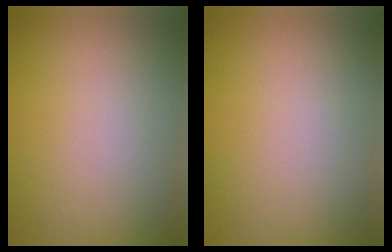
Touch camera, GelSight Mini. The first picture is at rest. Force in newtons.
{"total": 0.0}